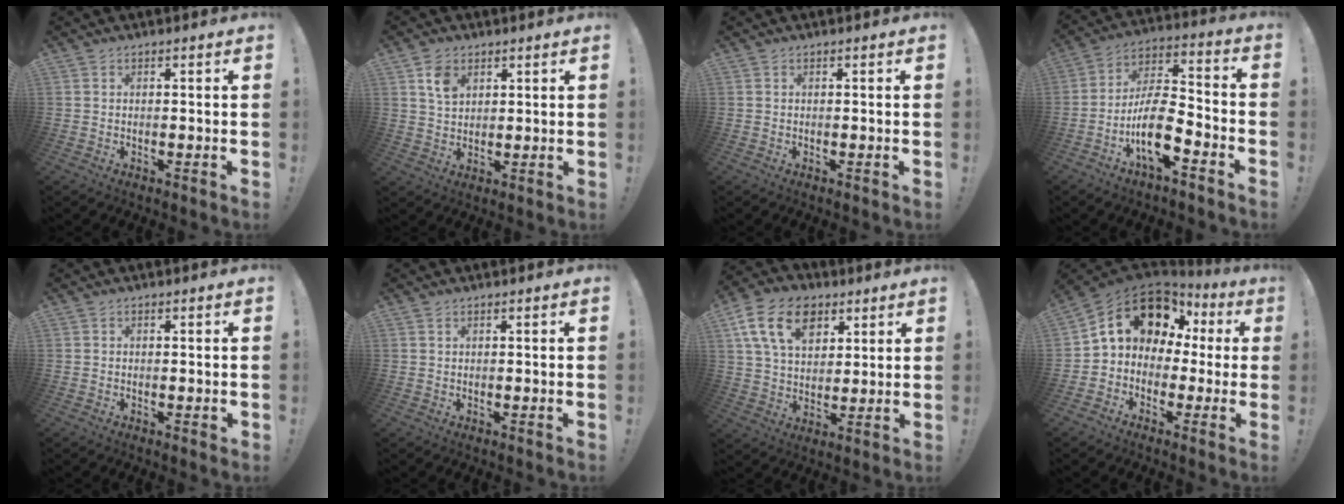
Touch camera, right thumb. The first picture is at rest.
{"total": 6.4, "force": [3.3, 4.3, 3.4], "torque": [-0.049, -0.010, 0.061]}
{"total": 0.0}
{"total": 15.3, "force": [-7.1, 6.6, 11.8], "torque": [-0.222, 0.043, -0.117]}
{"total": 0.8, "force": [0.2, 0.5, 0.7], "torque": [-0.006, 0.002, 0.002]}
{"total": 0.5, "force": [0.4, 0.2, 0.2], "torque": [-0.010, 0.002, 0.009]}
{"total": 16.9, "force": [7.6, 11.4, 9.9], "torque": [-0.163, -0.020, 0.144]}
{"total": 12.9, "force": [4.8, 9.9, 6.7], "torque": [-0.100, -0.025, 0.098]}